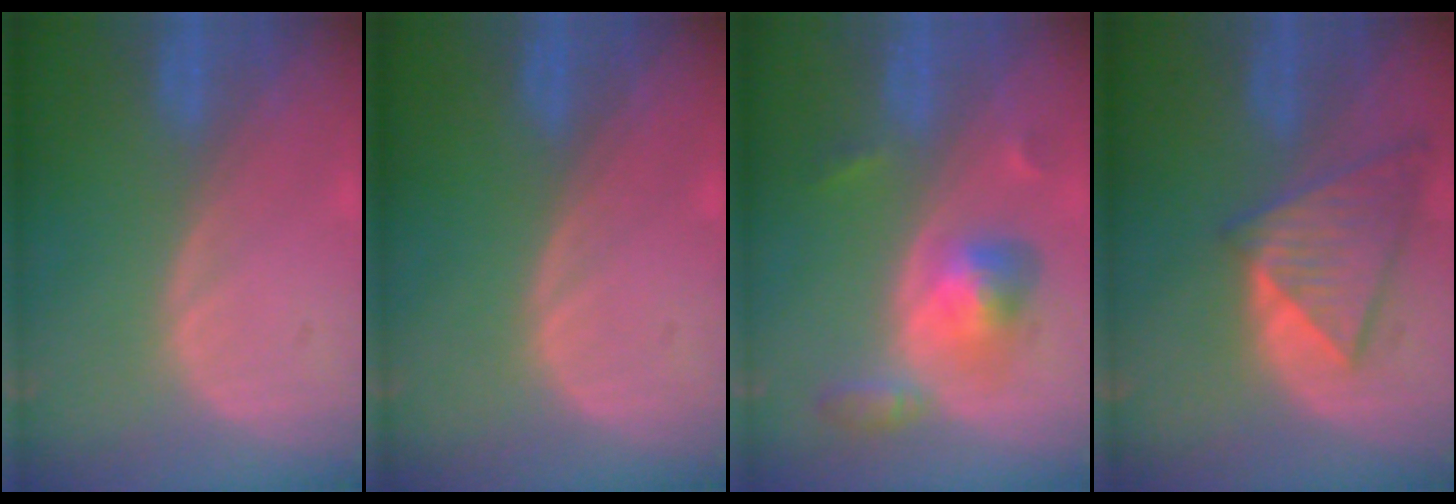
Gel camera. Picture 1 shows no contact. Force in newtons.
{"total": 0.0}
{"total": 5.6, "press": 5.6, "slide": 0.2}
{"total": 8.2, "press": 7.2, "slide": 3.9}